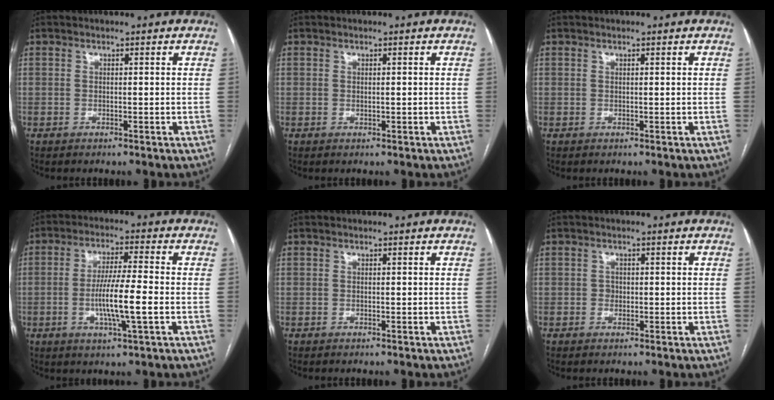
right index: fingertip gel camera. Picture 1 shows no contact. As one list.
[{"total": 0.0}, {"total": 0.0}, {"total": 8.1, "force": [-1.8, 0.0, 7.9], "torque": [-0.149, -0.004, -0.035]}, {"total": 0.0}, {"total": 0.9, "force": [-0.2, 0.9, 0.3], "torque": [-0.002, 0.003, -0.002]}]